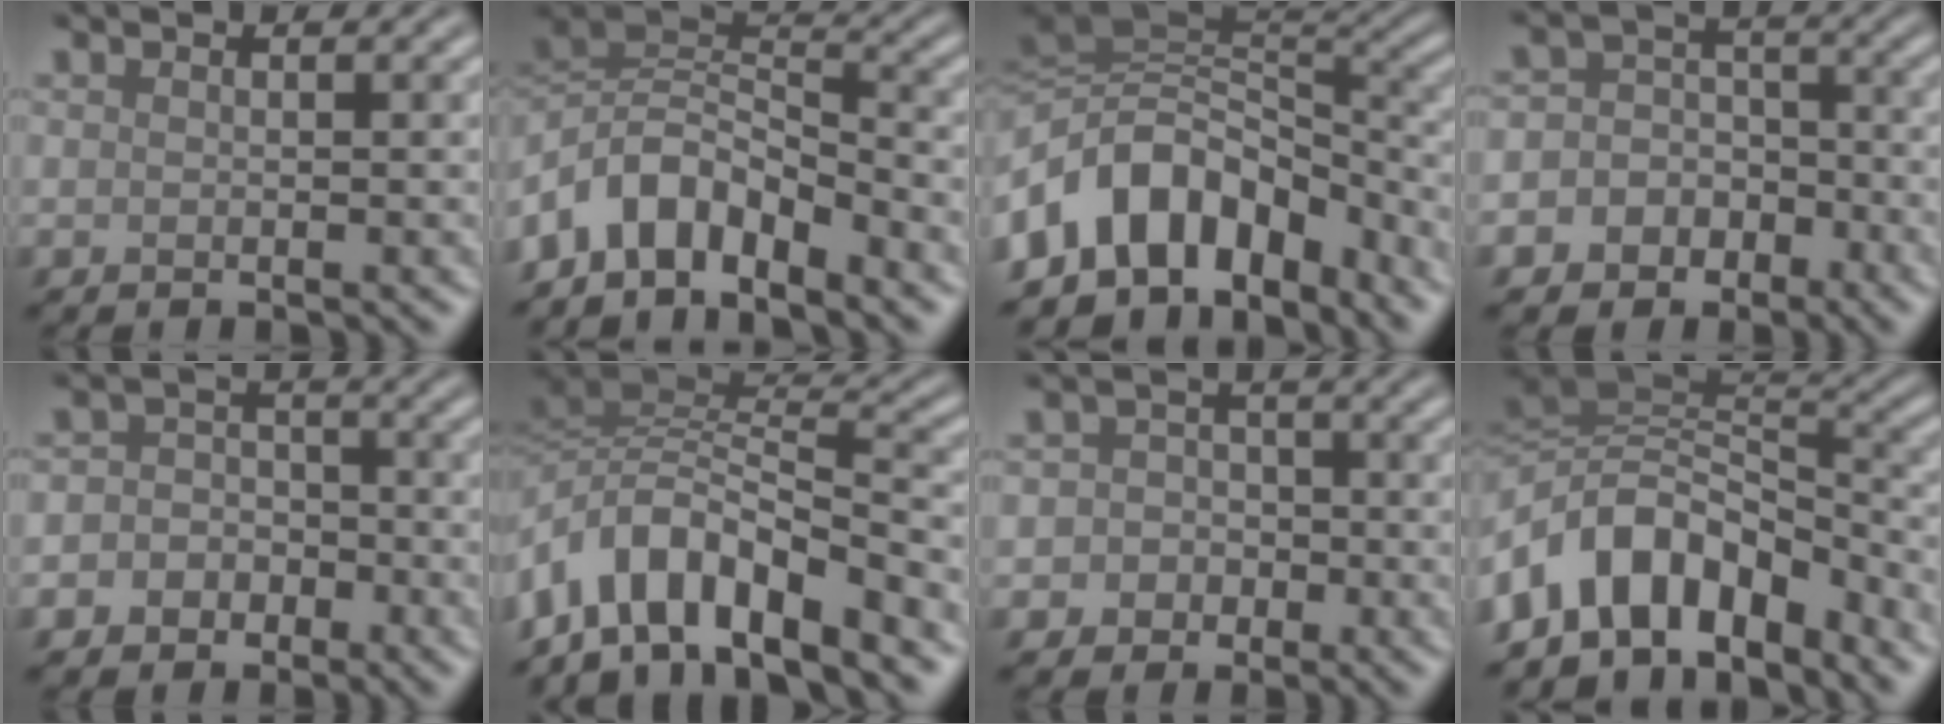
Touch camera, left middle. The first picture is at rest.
{"total": 7.3, "force": [-4.2, 3.7, 4.6], "torque": [-0.075, 0.008, -0.091]}
{"total": 11.4, "force": [-4.4, 8.3, 6.5], "torque": [-0.123, 0.017, -0.083]}
{"total": 7.2, "force": [-3.5, 6.1, 1.3], "torque": [-0.013, 0.007, -0.076]}
{"total": 4.9, "force": [-2.1, 4.3, 1.3], "torque": [0.006, 0.005, -0.054]}
{"total": 9.4, "force": [-5.0, 3.6, 7.1], "torque": [-0.111, 0.011, -0.099]}
{"total": 4.1, "force": [-1.2, 3.8, 0.8], "torque": [0.020, 0.011, -0.040]}
{"total": 10.9, "force": [-4.8, 7.2, 6.7], "torque": [-0.118, 0.024, -0.094]}